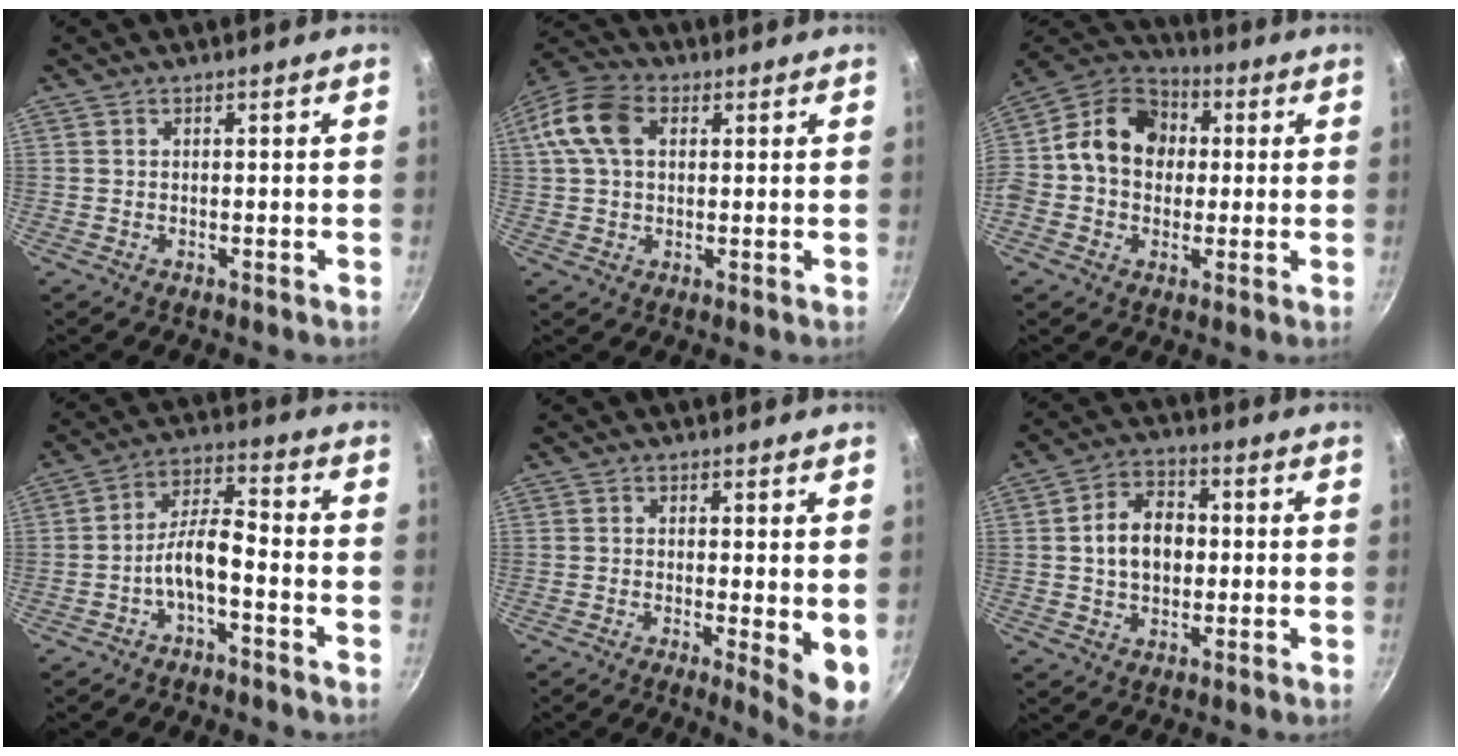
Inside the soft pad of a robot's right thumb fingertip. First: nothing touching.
{"total": 11.2, "force": [2.8, 7.5, 7.9], "torque": [-0.147, 0.021, 0.035]}
{"total": 16.8, "force": [1.6, 13.3, 10.1], "torque": [-0.145, 0.041, 0.006]}
{"total": 7.1, "force": [-3.3, 2.4, 5.7], "torque": [-0.112, 0.047, -0.065]}
{"total": 6.0, "force": [-0.3, 1.3, 5.9], "torque": [-0.078, -0.016, -0.004]}
{"total": 9.6, "force": [0.3, 6.9, 6.6], "torque": [-0.085, 0.019, -0.003]}